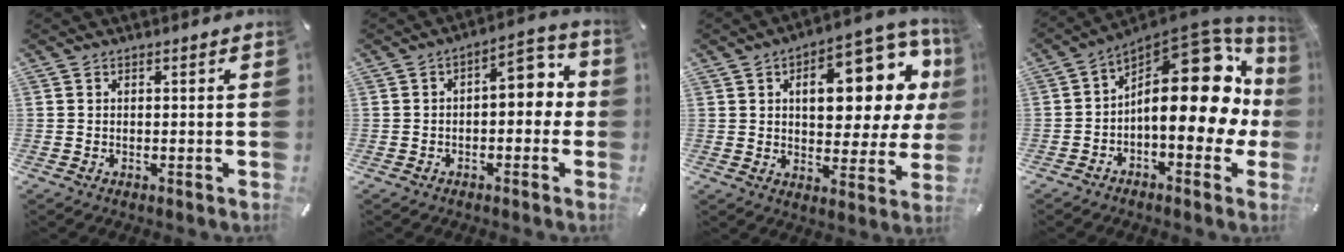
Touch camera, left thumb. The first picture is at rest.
{"total": 7.7, "force": [0.9, 4.3, 6.3], "torque": [-0.075, -0.013, 0.001]}
{"total": 17.7, "force": [6.2, 9.8, 13.4], "torque": [-0.172, -0.033, 0.099]}
{"total": 22.5, "force": [3.2, 10.6, 19.6], "torque": [-0.292, -0.045, 0.055]}